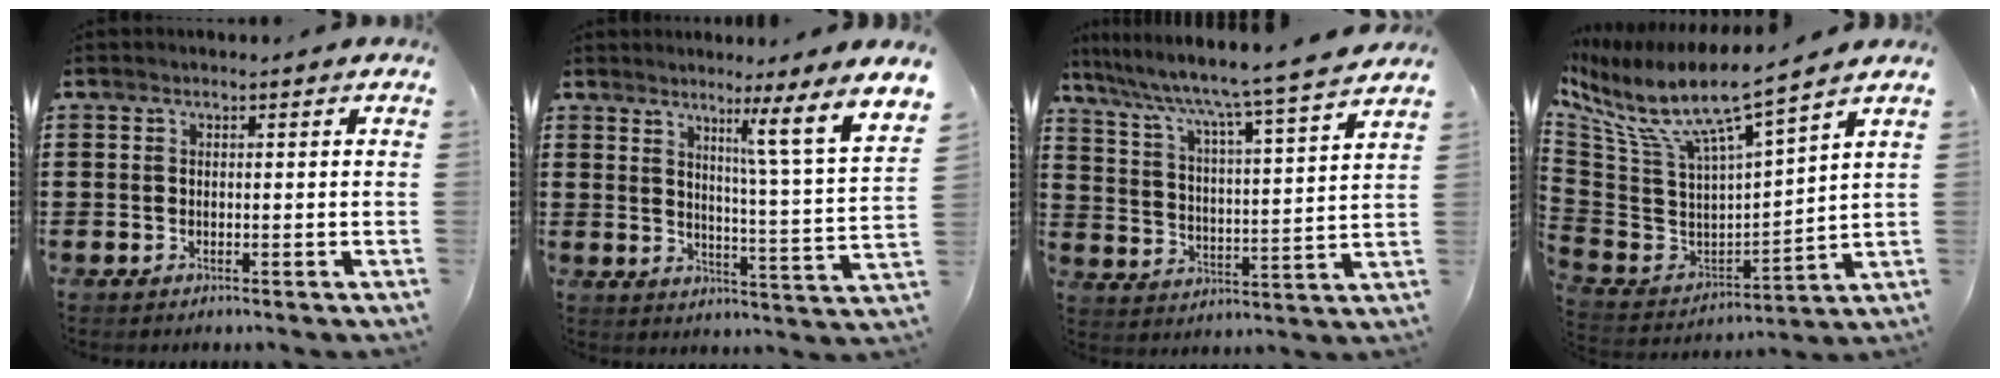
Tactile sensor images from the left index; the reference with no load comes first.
{"total": 7.3, "force": [5.2, -2.3, 4.5], "torque": [-0.065, -0.066, 0.067]}
{"total": 5.5, "force": [4.7, -0.9, 2.7], "torque": [-0.075, -0.048, 0.066]}
{"total": 9.5, "force": [6.4, 1.6, 6.9], "torque": [-0.163, -0.053, 0.100]}